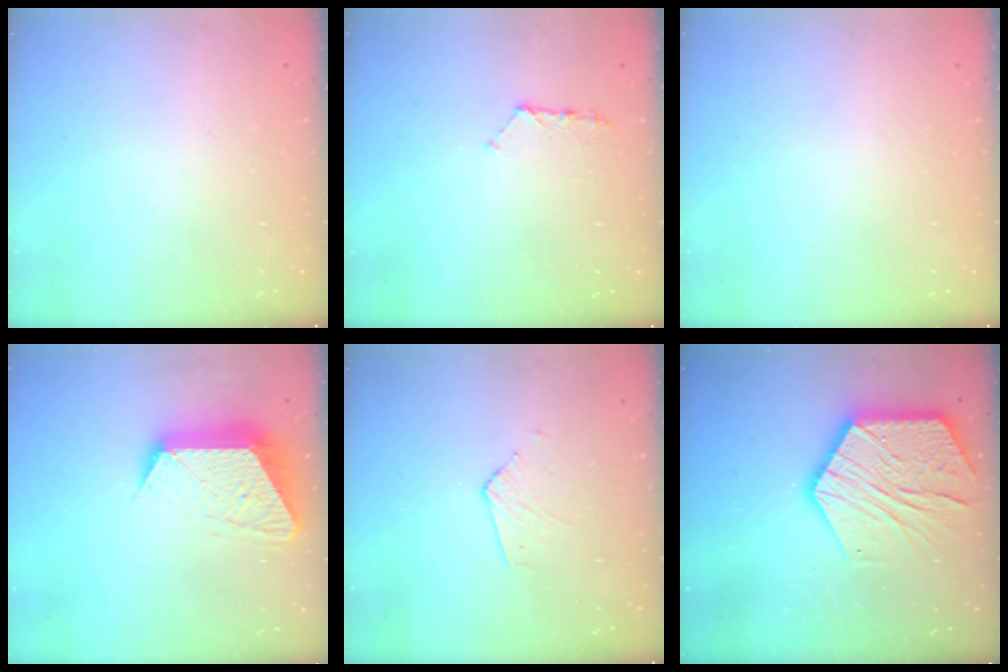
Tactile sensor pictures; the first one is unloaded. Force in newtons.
{"total": 7.0, "press": 7.0, "slide": 0.6}
{"total": 0.0}
{"total": 14.6, "press": 14.6, "slide": 0.9}
{"total": 2.9, "press": 2.9, "slide": 0.2}
{"total": 21.0, "press": 20.9, "slide": 1.6}